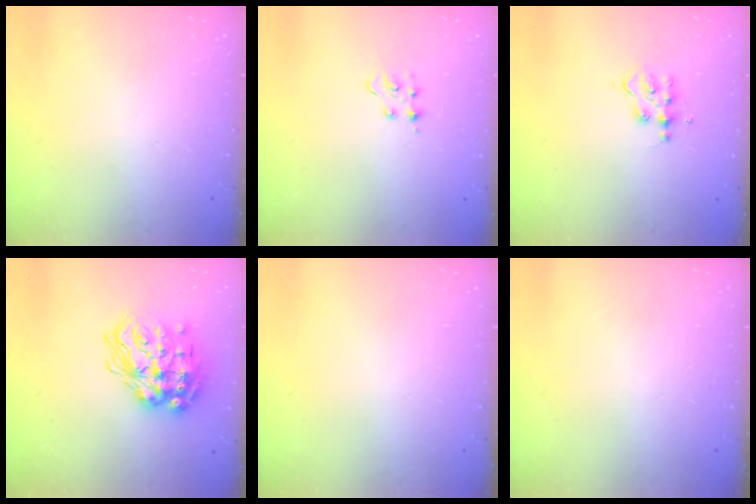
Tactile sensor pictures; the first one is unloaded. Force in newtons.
{"total": 4.4, "press": 4.3, "slide": 0.5}
{"total": 3.0, "press": 3.0, "slide": 0.3}
{"total": 19.0, "press": 18.9, "slide": 2.2}
{"total": 0.0}
{"total": 0.0}